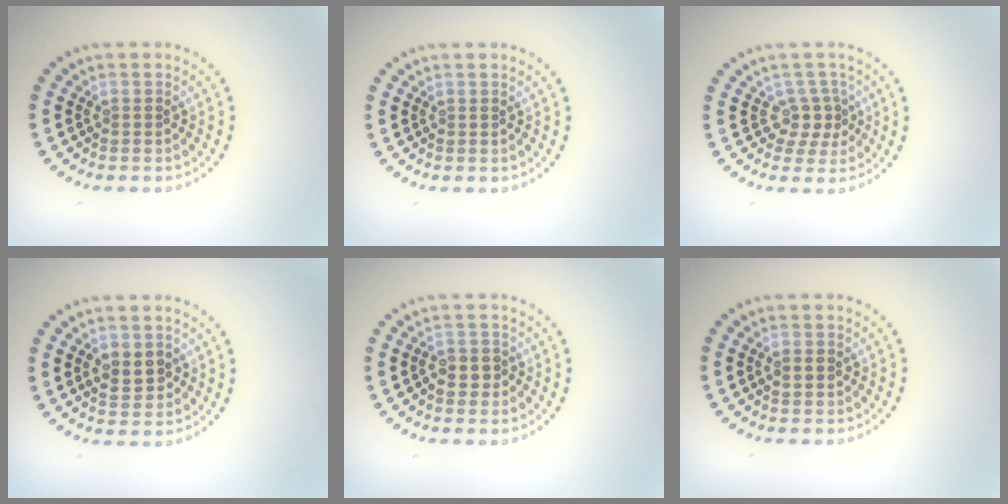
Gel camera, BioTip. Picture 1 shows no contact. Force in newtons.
{"total": 0.0}
{"total": 2.2, "press": 1.7, "slide": 1.4}
{"total": 2.3, "press": 2.3, "slide": 0.4}
{"total": 1.5, "press": 1.4, "slide": 0.4}
{"total": 1.5, "press": 1.5, "slide": 0.1}